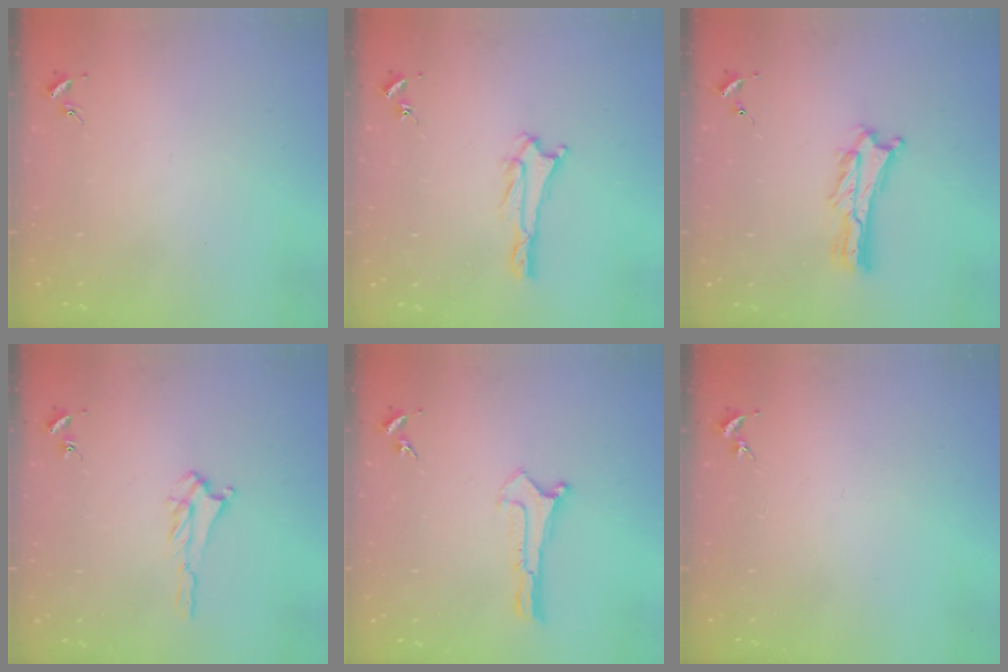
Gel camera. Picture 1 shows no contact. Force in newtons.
{"total": 0.7, "press": 0.7, "slide": 0.1}
{"total": 2.7, "press": 2.7, "slide": 0.3}
{"total": 2.0, "press": 2.0, "slide": 0.5}
{"total": 0.0}
{"total": 0.0}